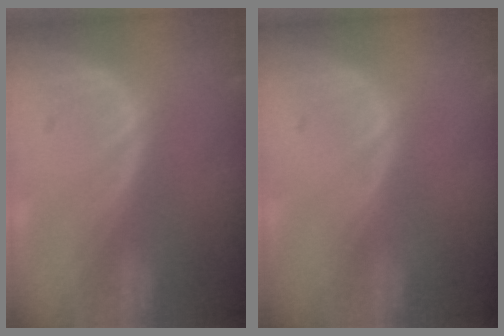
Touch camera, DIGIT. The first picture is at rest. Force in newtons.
{"total": 0.0}